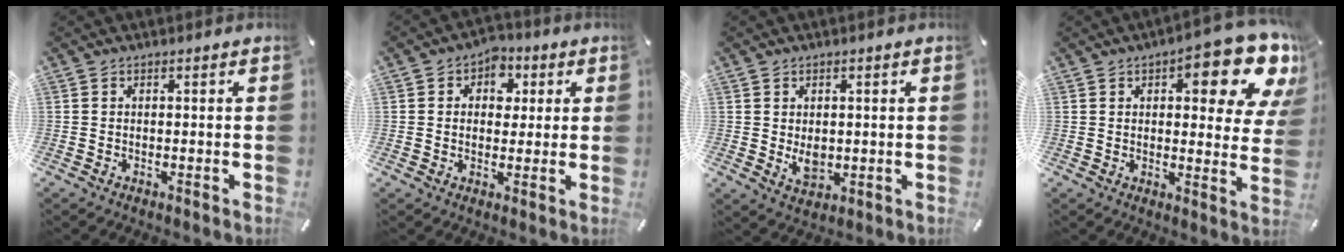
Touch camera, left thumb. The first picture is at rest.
{"total": 6.1, "force": [1.0, 5.2, 3.0], "torque": [-0.031, 0.002, 0.009]}
{"total": 4.5, "force": [0.1, 3.4, 3.0], "torque": [-0.053, -0.008, 0.000]}
{"total": 17.0, "force": [8.2, 6.6, 13.4], "torque": [-0.162, -0.053, 0.128]}